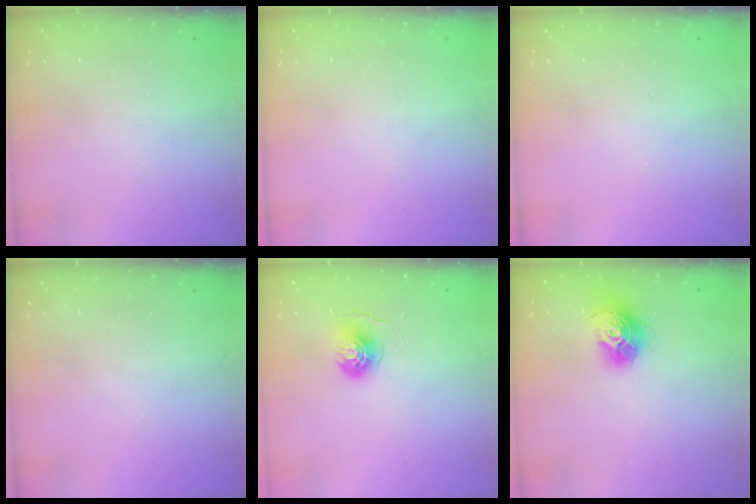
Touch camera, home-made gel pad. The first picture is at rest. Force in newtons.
{"total": 0.0}
{"total": 0.0}
{"total": 0.0}
{"total": 6.7, "press": 6.7, "slide": 0.3}
{"total": 12.8, "press": 12.8, "slide": 1.1}